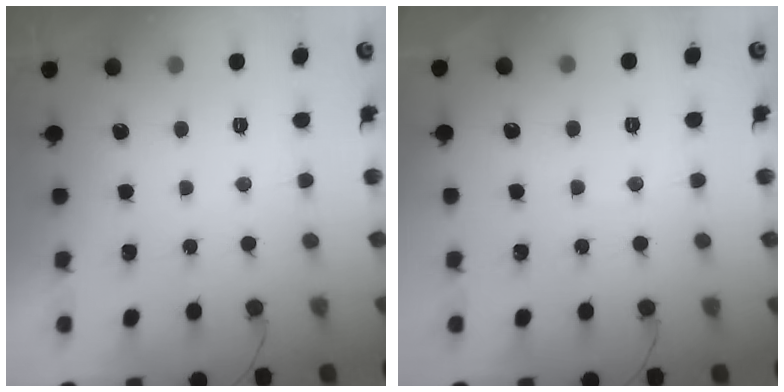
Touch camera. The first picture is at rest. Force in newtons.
{"total": 1.8, "press": 1.7, "slide": 0.2}